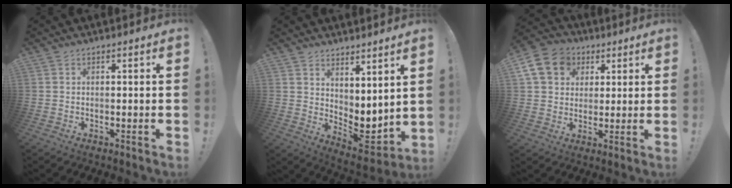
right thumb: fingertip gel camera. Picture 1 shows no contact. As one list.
[{"total": 5.0, "force": [1.9, 3.4, 3.2], "torque": [-0.026, -0.037, 0.044]}, {"total": 13.3, "force": [4.8, 11.0, 5.8], "torque": [-0.087, -0.016, 0.096]}]